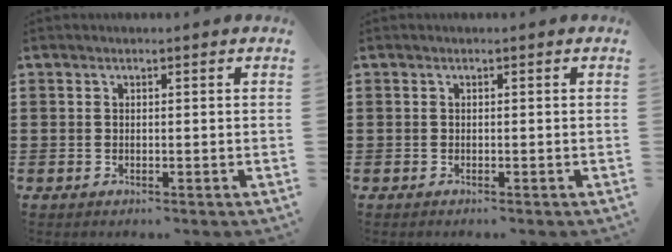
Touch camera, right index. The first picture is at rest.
{"total": 0.0}